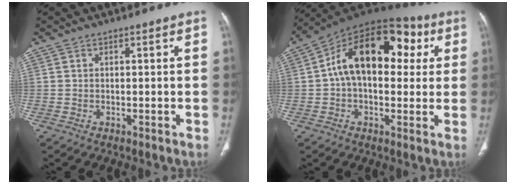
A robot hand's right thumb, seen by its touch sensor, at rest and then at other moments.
{"total": 20.0, "force": [4.0, 12.1, 15.5], "torque": [-0.205, 0.038, 0.049]}